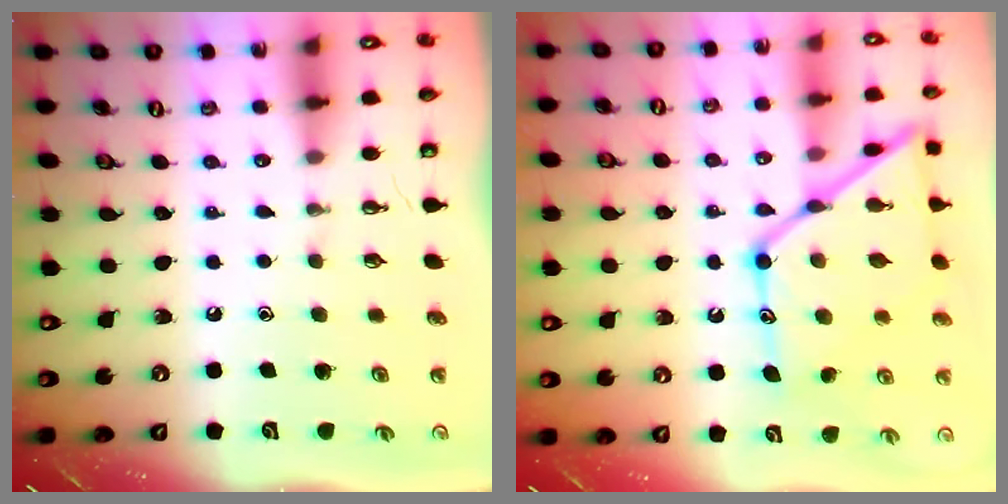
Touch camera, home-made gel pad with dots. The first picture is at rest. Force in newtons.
{"total": 20.0, "press": 19.9, "slide": 1.7}